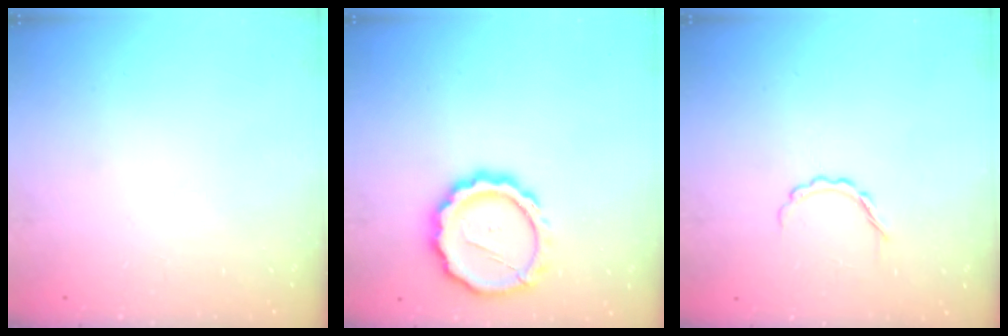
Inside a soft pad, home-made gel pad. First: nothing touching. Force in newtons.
{"total": 14.5, "press": 14.3, "slide": 2.7}
{"total": 3.7, "press": 3.6, "slide": 0.9}